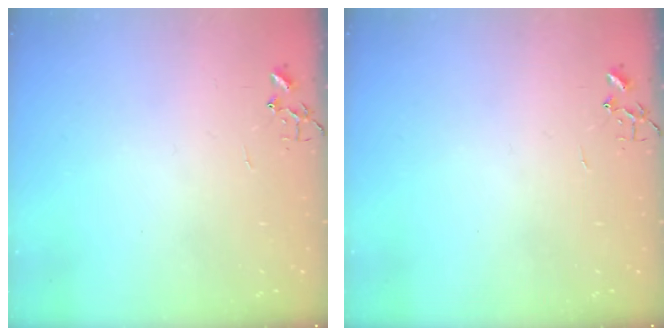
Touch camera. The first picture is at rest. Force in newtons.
{"total": 0.0}